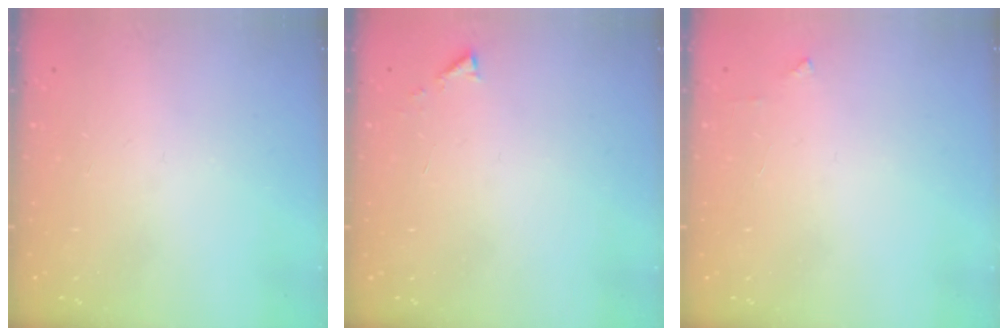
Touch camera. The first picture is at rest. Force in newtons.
{"total": 2.9, "press": 2.9, "slide": 0.4}
{"total": 2.6, "press": 2.6, "slide": 0.2}